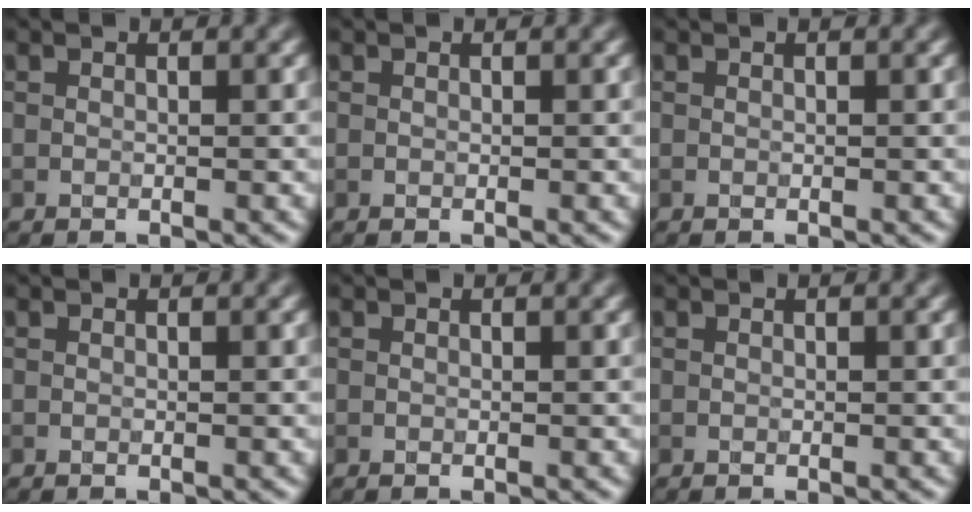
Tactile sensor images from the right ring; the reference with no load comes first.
{"total": 0.0}
{"total": 0.0}
{"total": 0.0}
{"total": 0.0}
{"total": 0.0}